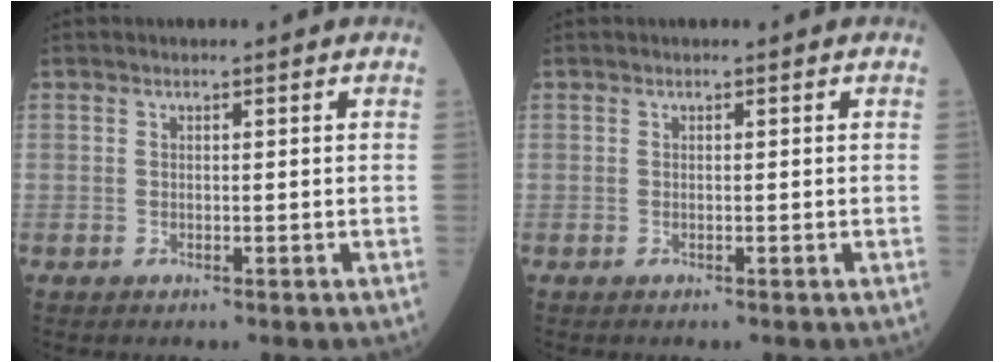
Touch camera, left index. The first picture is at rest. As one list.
[{"total": 0.0}]